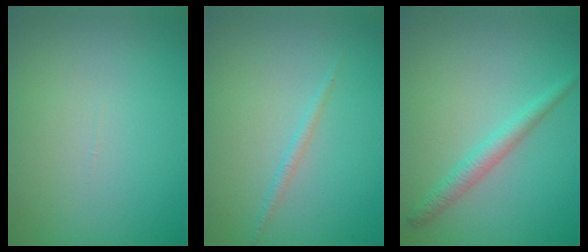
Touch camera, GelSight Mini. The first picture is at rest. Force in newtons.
{"total": 0.9, "press": 0.9, "slide": 0.1}
{"total": 2.2, "press": 2.2, "slide": 0.1}